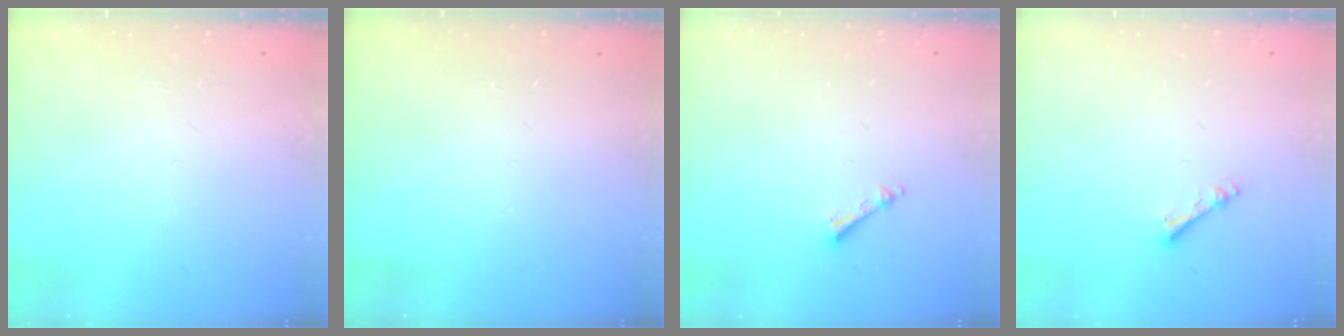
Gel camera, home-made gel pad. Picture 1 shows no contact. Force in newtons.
{"total": 0.0}
{"total": 2.5, "press": 2.5, "slide": 0.3}
{"total": 2.7, "press": 2.7, "slide": 0.4}